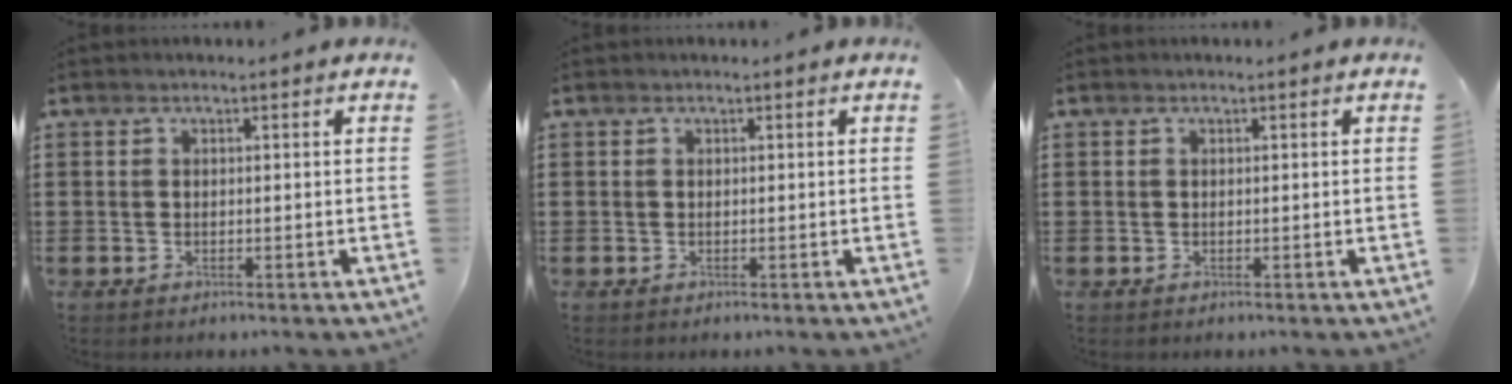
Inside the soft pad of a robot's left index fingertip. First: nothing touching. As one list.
[{"total": 0.0}, {"total": 0.0}]